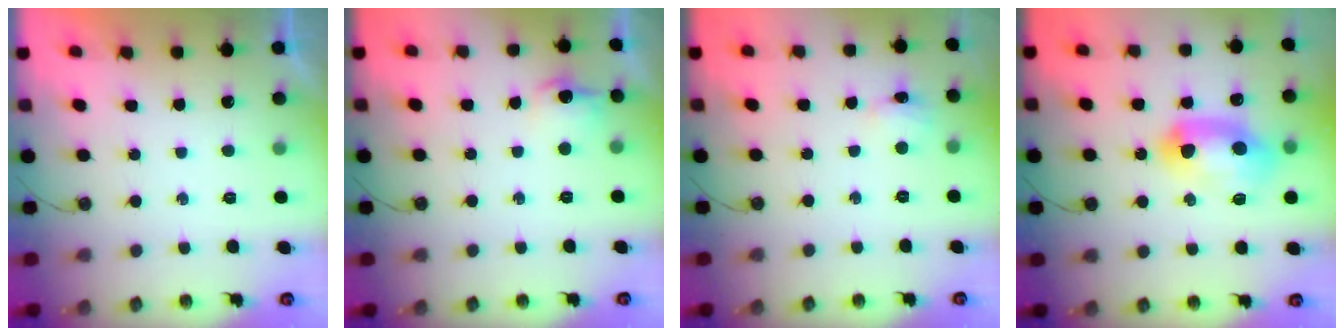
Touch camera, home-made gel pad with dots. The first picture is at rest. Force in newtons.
{"total": 8.4, "press": 8.3, "slide": 0.8}
{"total": 2.9, "press": 2.9, "slide": 0.5}
{"total": 14.2, "press": 14.2, "slide": 0.8}